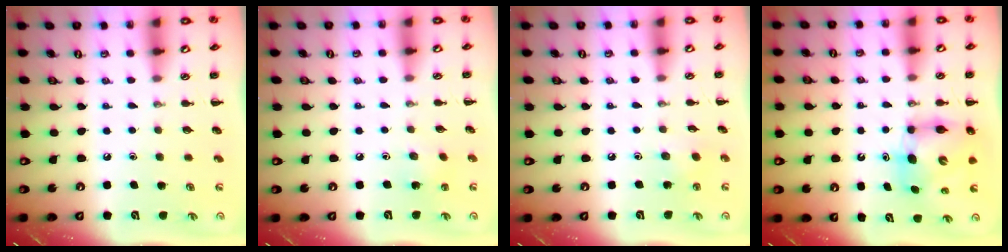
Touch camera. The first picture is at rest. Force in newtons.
{"total": 3.8, "press": 3.7, "slide": 1.2}
{"total": 2.9, "press": 2.8, "slide": 1.0}
{"total": 6.6, "press": 6.5, "slide": 0.9}